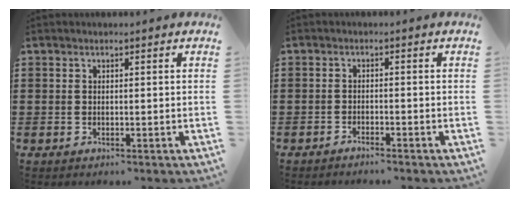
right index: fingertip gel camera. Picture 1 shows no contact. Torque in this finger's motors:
{"motor_torque": [-0.51, 0.50, 0.07, -0.03]}